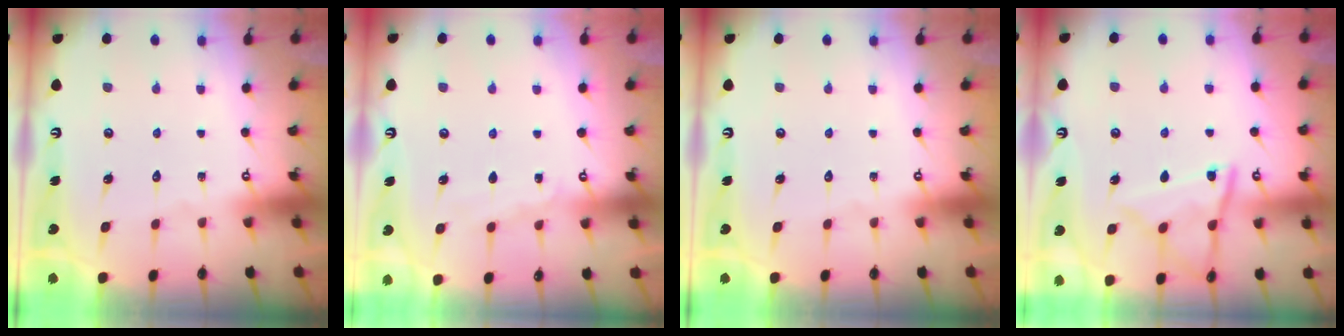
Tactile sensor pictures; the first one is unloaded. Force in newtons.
{"total": 5.3, "press": 5.3, "slide": 0.7}
{"total": 0.0}
{"total": 11.6, "press": 11.5, "slide": 1.1}